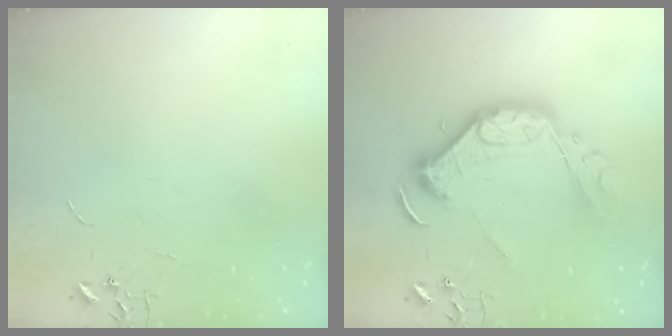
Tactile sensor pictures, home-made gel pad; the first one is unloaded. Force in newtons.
{"total": 15.8, "press": 15.8, "slide": 0.6}